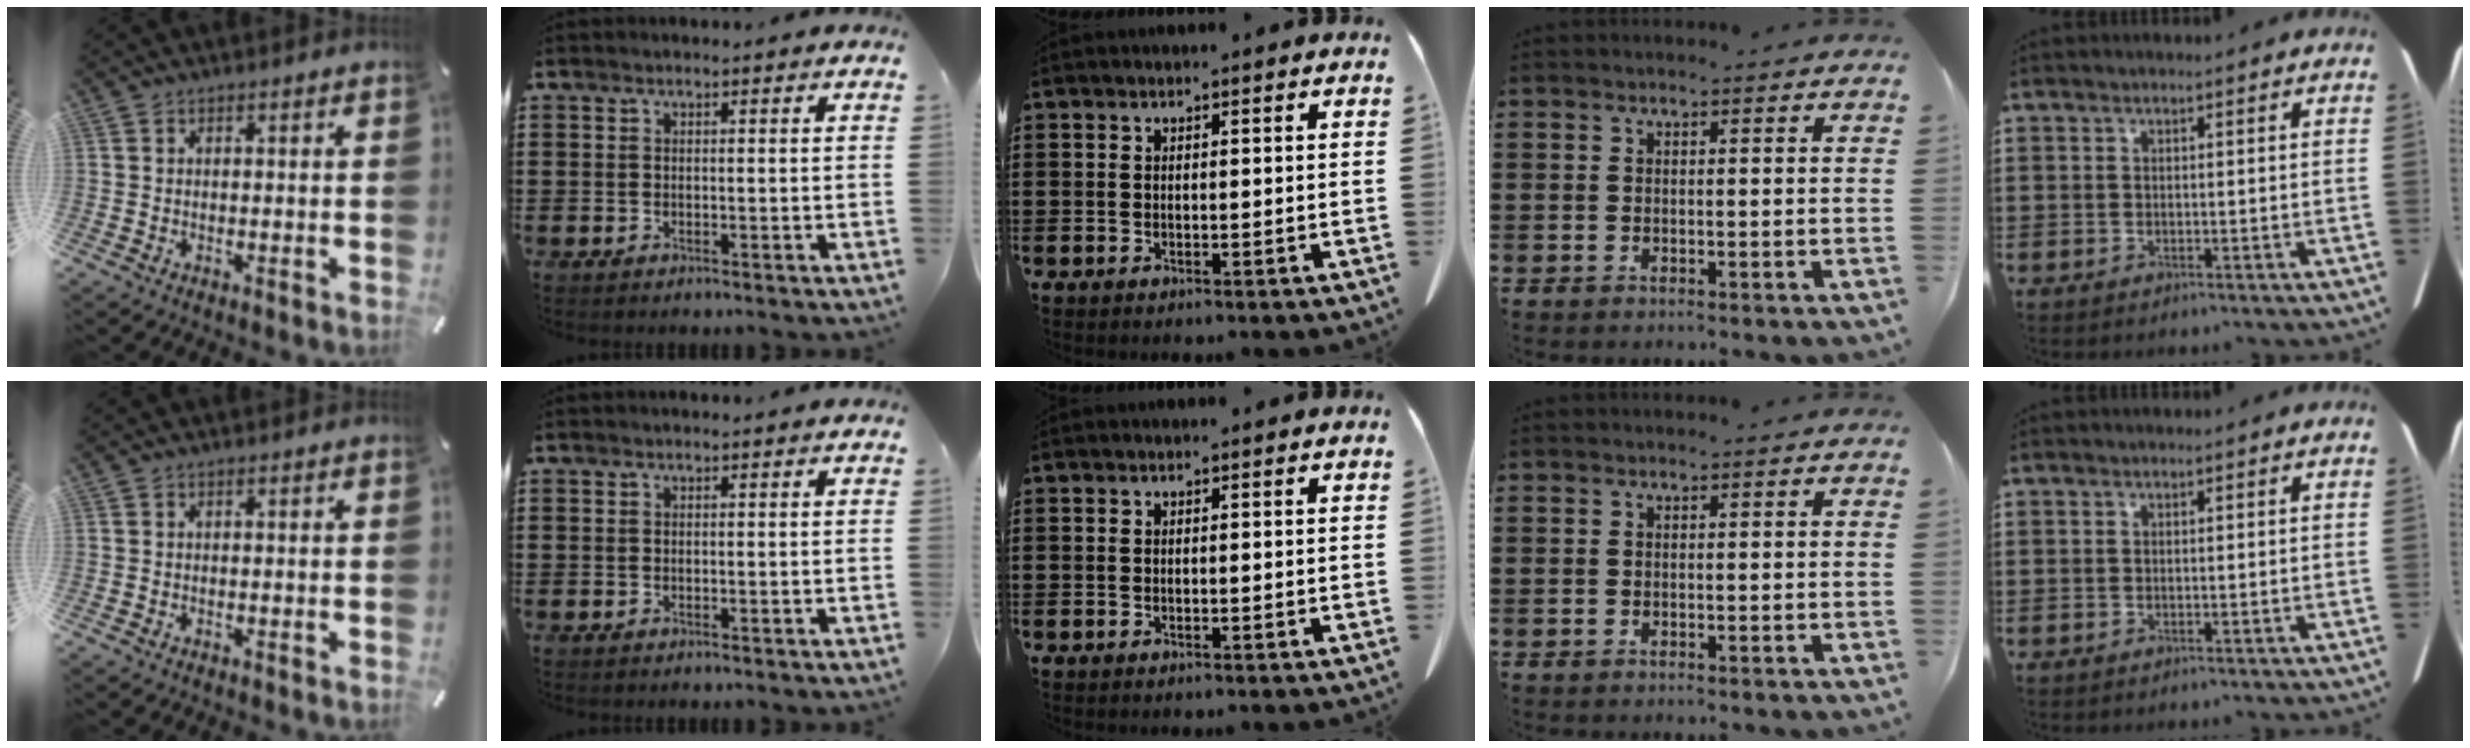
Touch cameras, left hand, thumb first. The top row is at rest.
{}